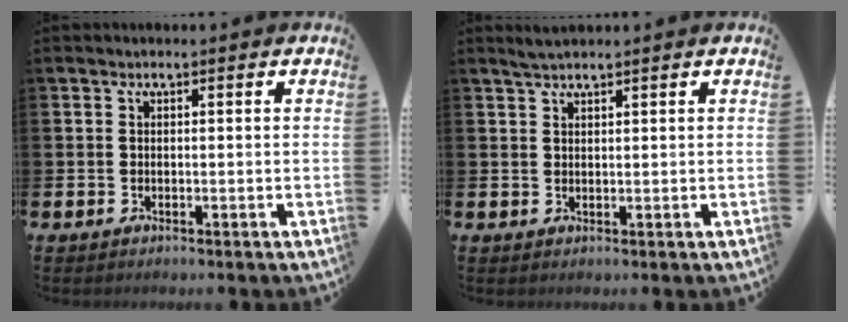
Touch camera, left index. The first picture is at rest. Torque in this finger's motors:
{"motor_torque": [-0.15, -0.10, 0.04, 0.06]}